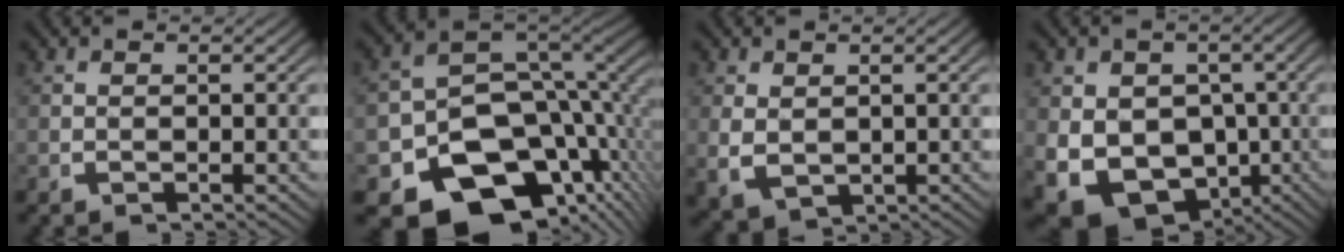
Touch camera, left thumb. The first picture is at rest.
{"total": 19.1, "force": [-6.7, 13.4, 11.9], "torque": [-0.212, -0.055, -0.094]}
{"total": 3.4, "force": [0.0, 2.6, 2.2], "torque": [-0.061, -0.023, 0.023]}
{"total": 12.4, "force": [-4.0, 9.3, 7.1], "torque": [-0.166, -0.078, -0.029]}